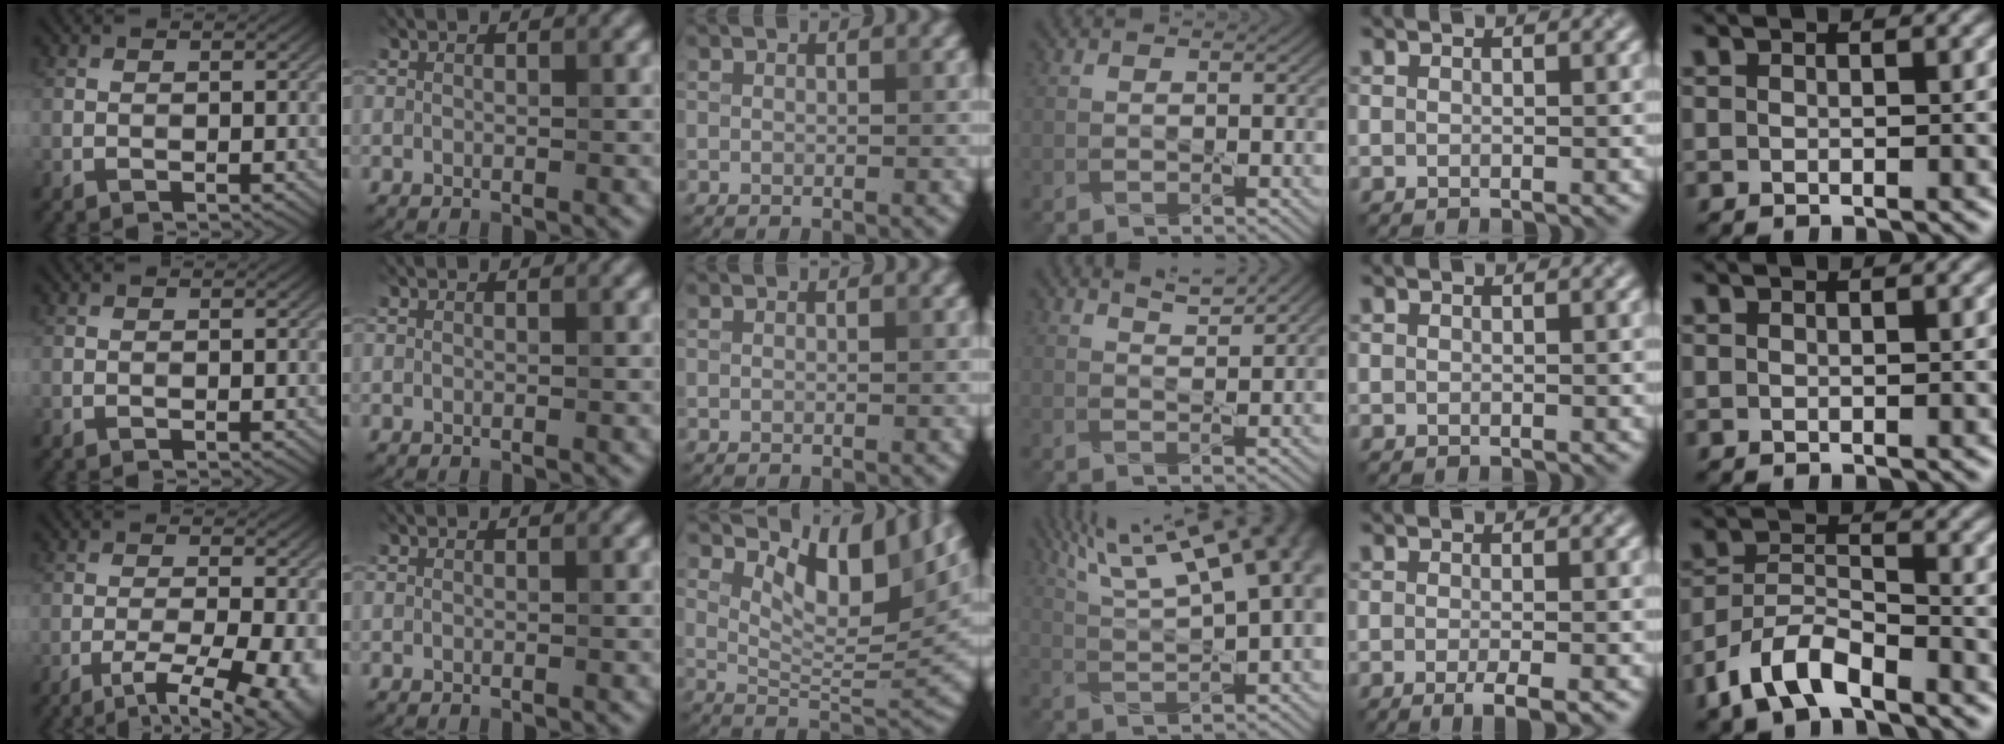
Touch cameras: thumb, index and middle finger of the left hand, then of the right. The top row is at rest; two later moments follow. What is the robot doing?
{"motion": "pour", "object": "sugar"}